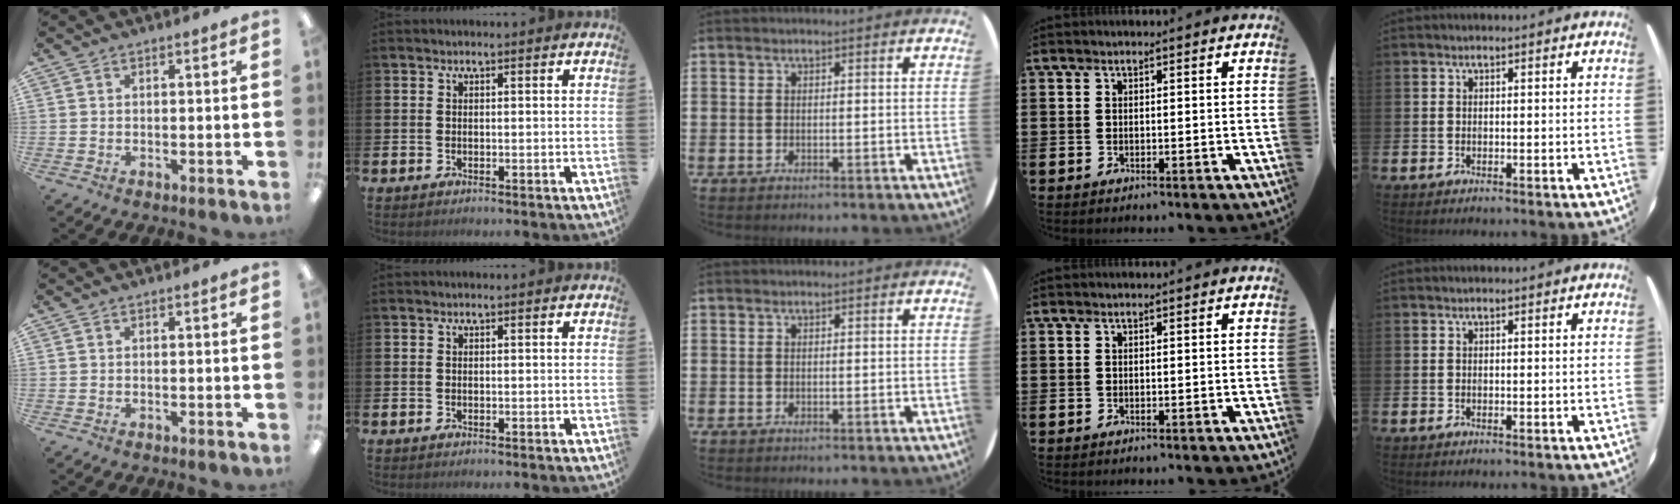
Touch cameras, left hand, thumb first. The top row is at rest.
{}